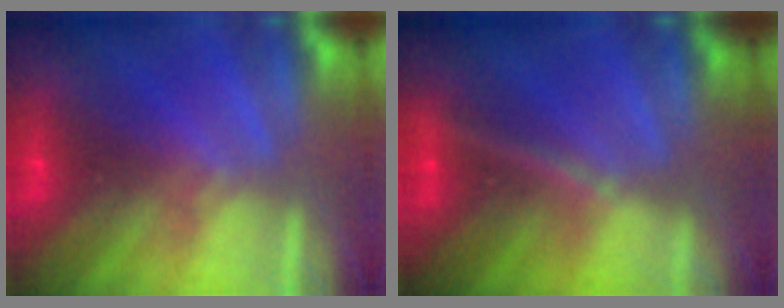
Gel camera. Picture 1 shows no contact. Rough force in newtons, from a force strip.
{"total": 3.3}